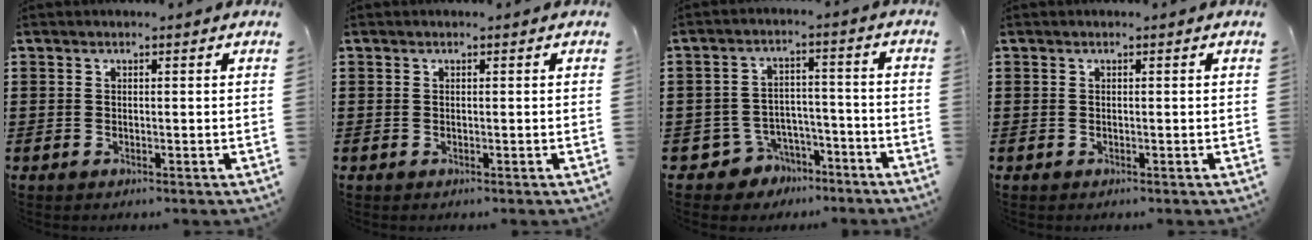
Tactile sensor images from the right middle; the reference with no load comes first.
{"total": 0.0}
{"total": 5.1, "force": [-4.3, 2.8, 0.5], "torque": [-0.027, 0.011, -0.084]}
{"total": 0.0}